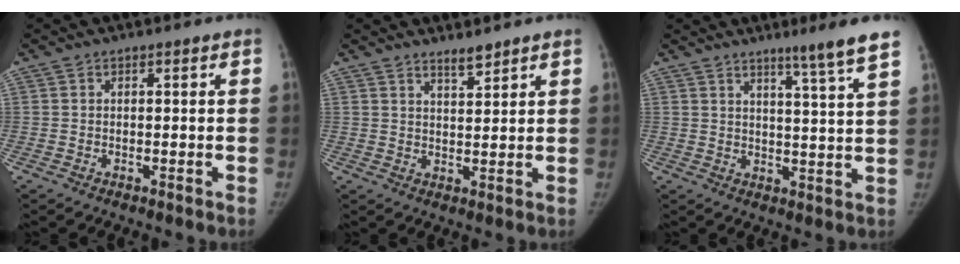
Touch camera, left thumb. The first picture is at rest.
{"total": 2.9, "force": [2.6, 0.5, 1.1], "torque": [-0.007, -0.024, 0.045]}
{"total": 7.8, "force": [5.6, -0.8, 5.4], "torque": [-0.074, -0.037, 0.080]}